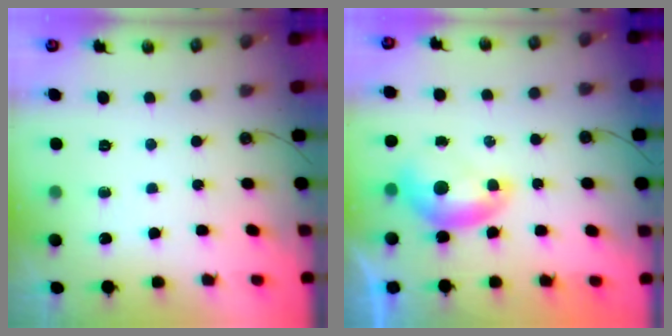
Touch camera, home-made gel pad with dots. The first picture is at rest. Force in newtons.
{"total": 0.0}